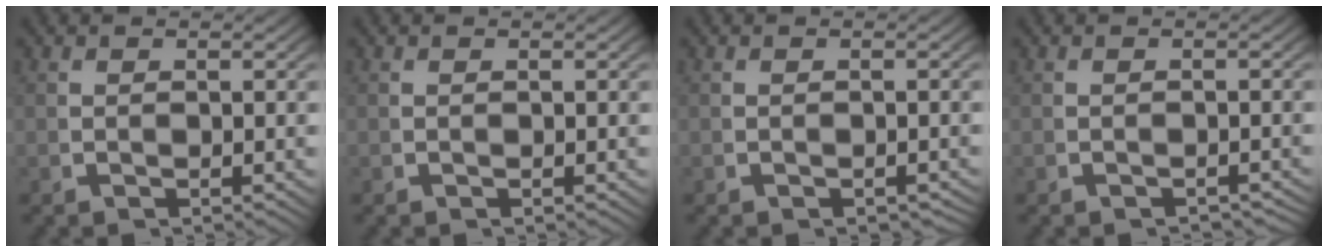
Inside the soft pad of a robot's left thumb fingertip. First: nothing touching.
{"total": 0.0}
{"total": 0.8, "force": [-0.8, 0.2, 0.2], "torque": [-0.005, -0.002, -0.010]}
{"total": 1.7, "force": [-1.7, 0.2, 0.2], "torque": [-0.001, -0.003, -0.025]}